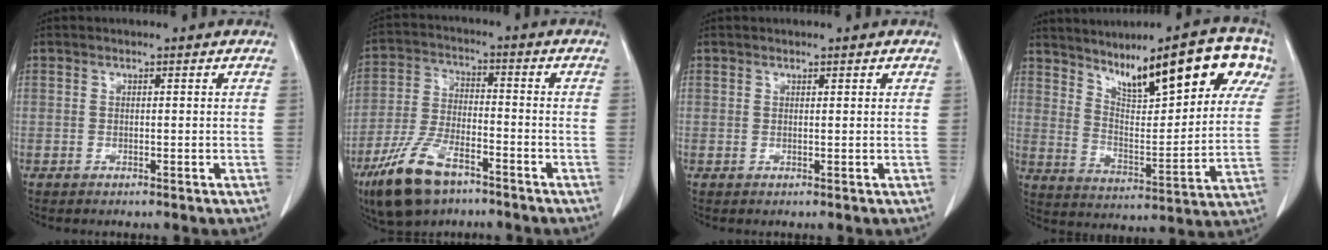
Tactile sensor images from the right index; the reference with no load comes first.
{"total": 12.5, "force": [-7.9, 5.0, 8.4], "torque": [-0.183, -0.012, -0.146]}
{"total": 0.6, "force": [0.4, 0.3, 0.4], "torque": [-0.011, 0.003, 0.007]}
{"total": 21.1, "force": [11.5, 4.8, 17.0], "torque": [-0.253, 0.031, 0.179]}